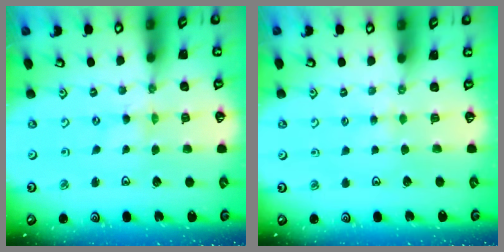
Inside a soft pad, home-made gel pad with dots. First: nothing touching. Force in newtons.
{"total": 3.3, "press": 3.3, "slide": 0.4}